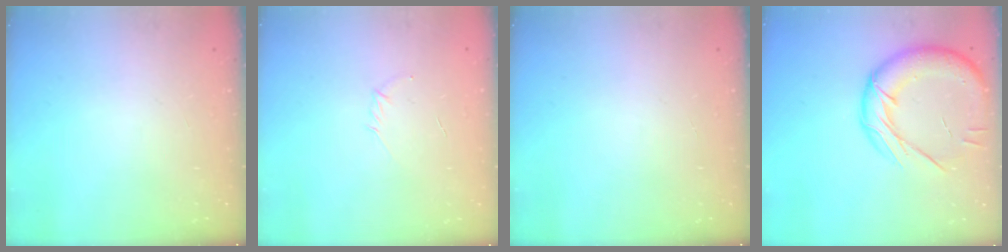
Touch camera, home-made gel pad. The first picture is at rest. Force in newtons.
{"total": 2.8, "press": 2.7, "slide": 0.7}
{"total": 0.0}
{"total": 18.0, "press": 17.8, "slide": 2.5}